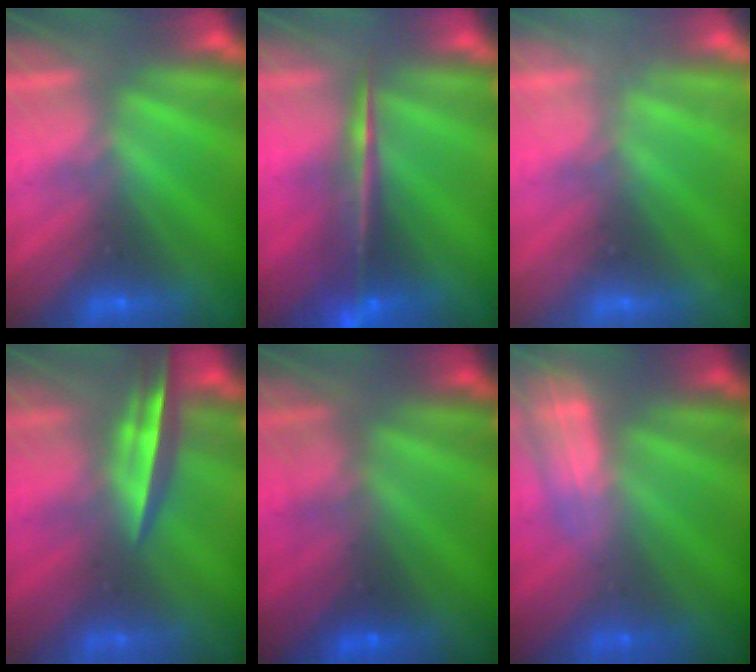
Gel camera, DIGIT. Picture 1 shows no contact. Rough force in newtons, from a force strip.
{"total": 7.3}
{"total": 2.1}
{"total": 3.9}
{"total": 2.9}
{"total": 2.4}